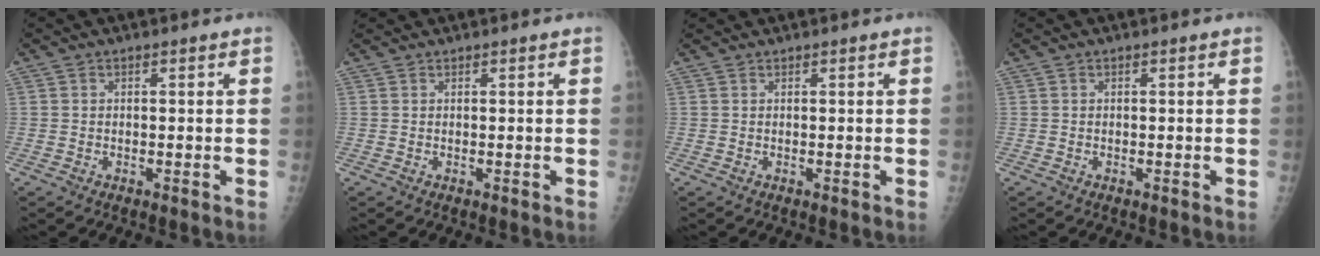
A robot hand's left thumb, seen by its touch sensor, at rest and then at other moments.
{"total": 0.0}
{"total": 0.0}
{"total": 0.0}